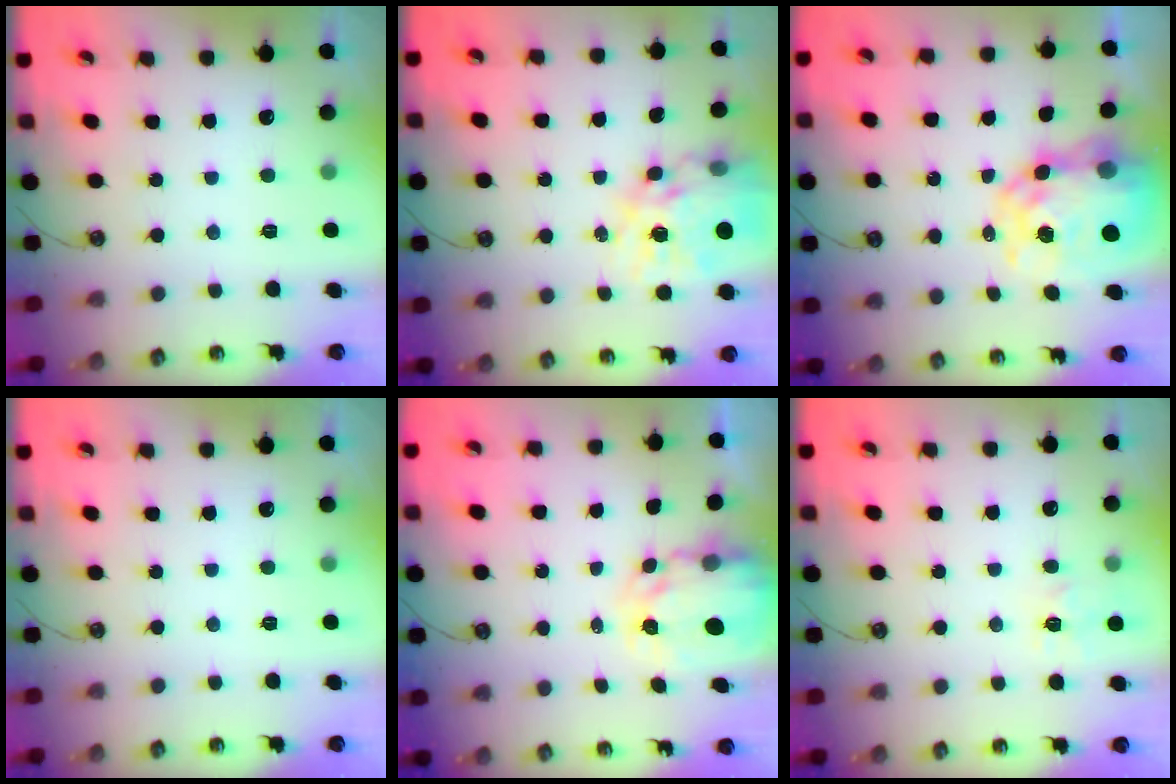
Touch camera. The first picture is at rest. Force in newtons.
{"total": 16.7, "press": 16.6, "slide": 1.5}
{"total": 13.2, "press": 13.2, "slide": 1.0}
{"total": 0.0}
{"total": 5.8, "press": 5.8, "slide": 0.5}
{"total": 7.6, "press": 7.6, "slide": 0.6}